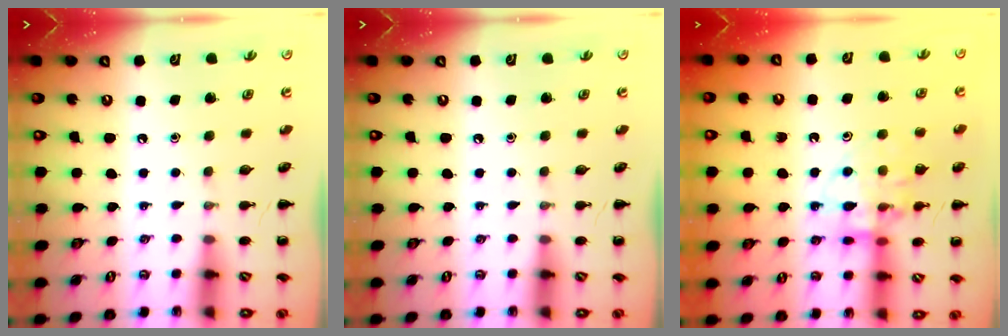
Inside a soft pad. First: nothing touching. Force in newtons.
{"total": 0.0}
{"total": 13.5, "press": 13.4, "slide": 1.6}